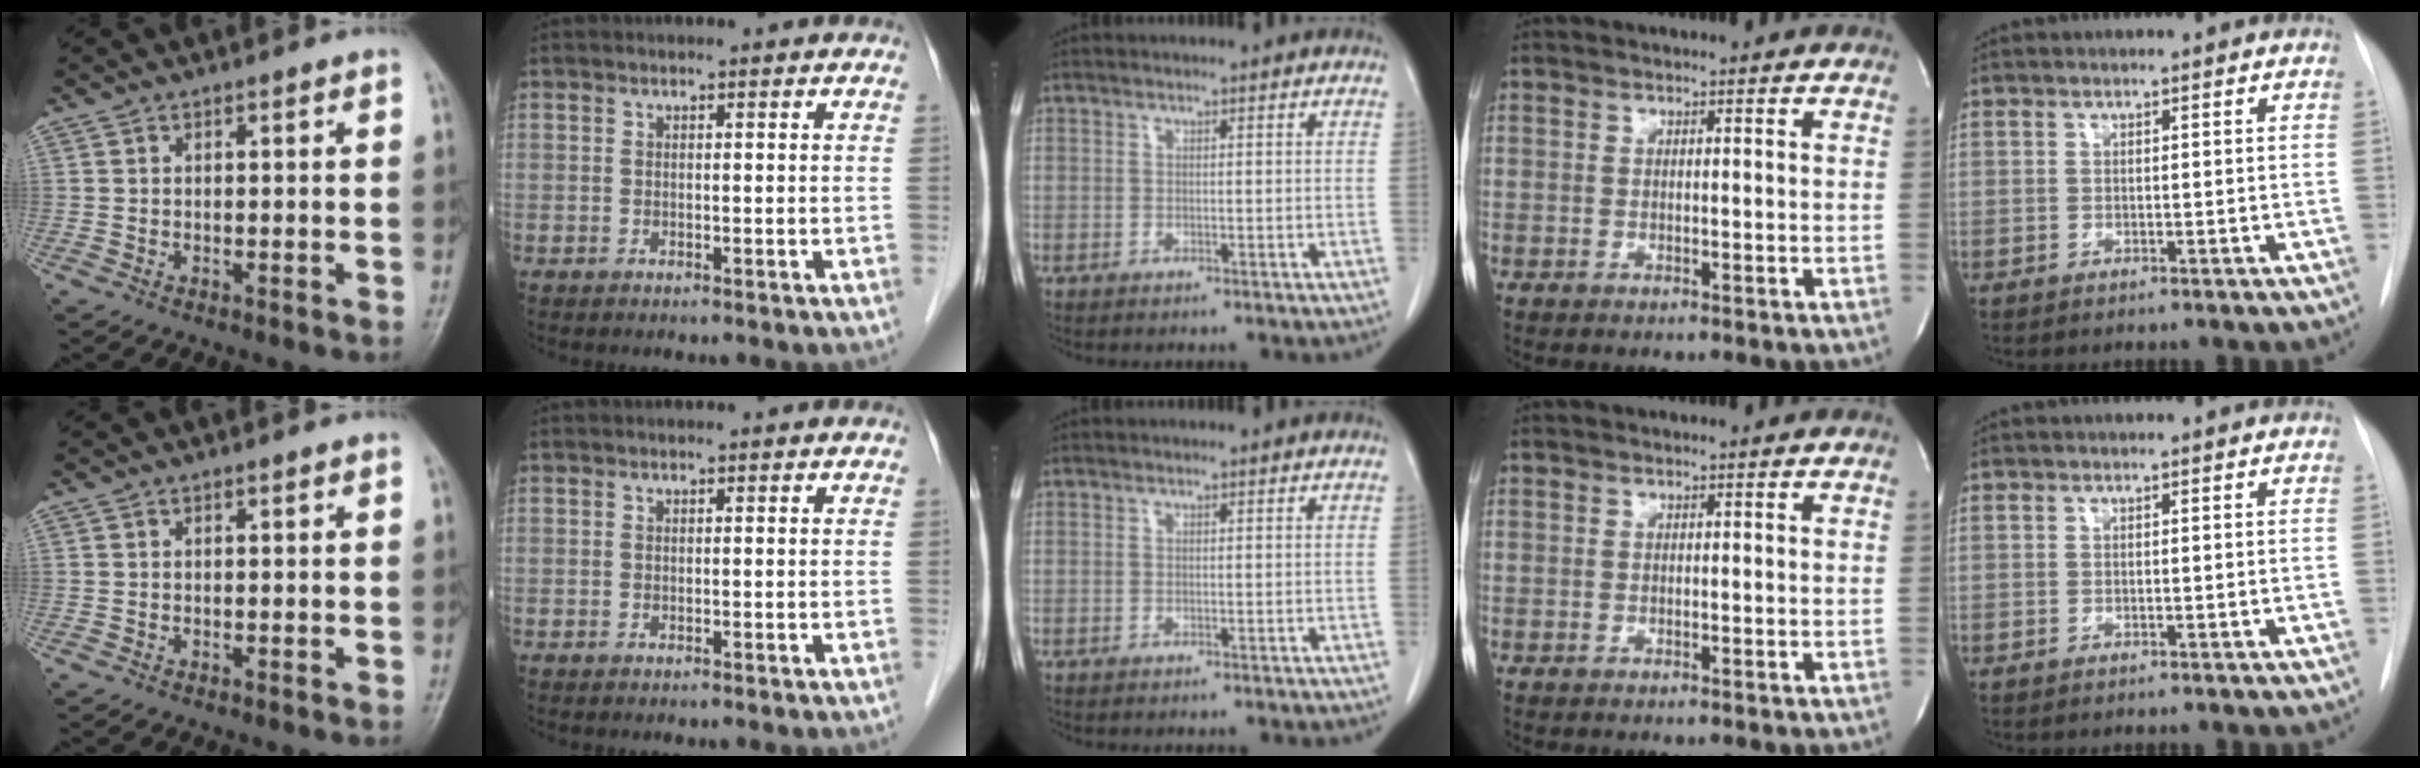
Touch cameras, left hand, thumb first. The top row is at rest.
{}